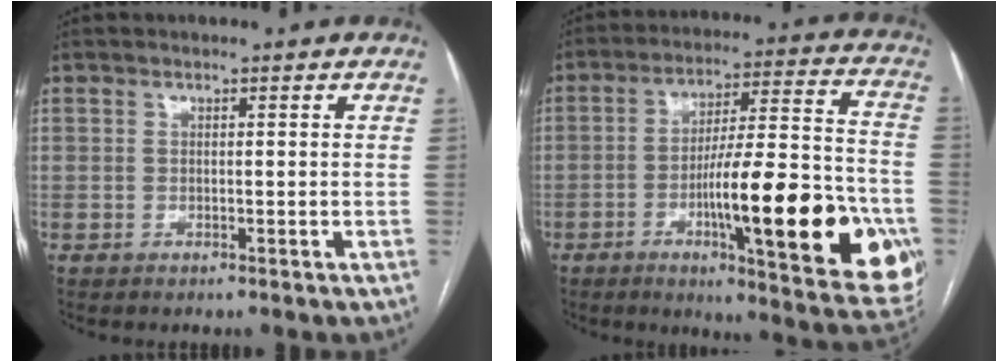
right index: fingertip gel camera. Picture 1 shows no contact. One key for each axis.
{"total": 25.5, "fx": -7.6, "fy": 3.6, "fz": 24.1, "tx": -0.287, "ty": 0.001, "tz": -0.095}